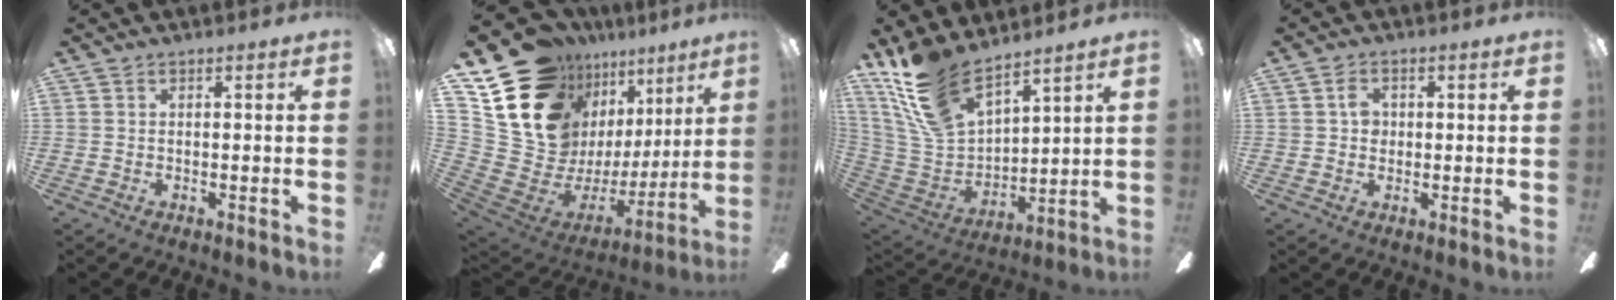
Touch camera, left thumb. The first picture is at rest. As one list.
[{"total": 18.7, "force": [12.7, 11.5, 7.5], "torque": [-0.165, -0.115, 0.254]}, {"total": 17.8, "force": [13.2, 7.5, 9.4], "torque": [-0.237, -0.070, 0.247]}, {"total": 3.5, "force": [0.8, 2.7, 2.0], "torque": [-0.027, 0.003, 0.010]}]